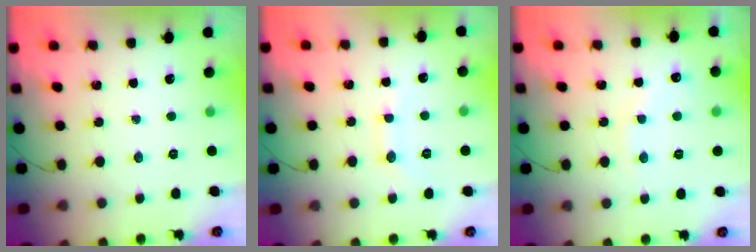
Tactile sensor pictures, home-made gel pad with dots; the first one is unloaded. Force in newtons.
{"total": 7.3, "press": 7.3, "slide": 0.9}
{"total": 7.9, "press": 7.7, "slide": 1.6}